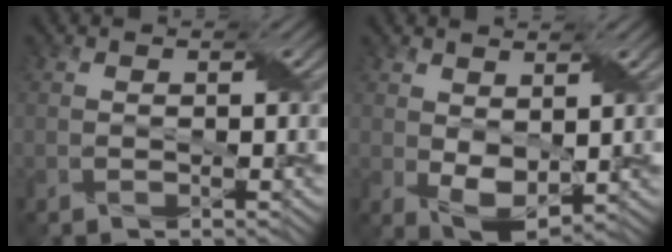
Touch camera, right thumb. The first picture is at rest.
{"total": 4.7, "force": [0.8, 2.8, 3.6], "torque": [-0.082, -0.006, 0.020]}